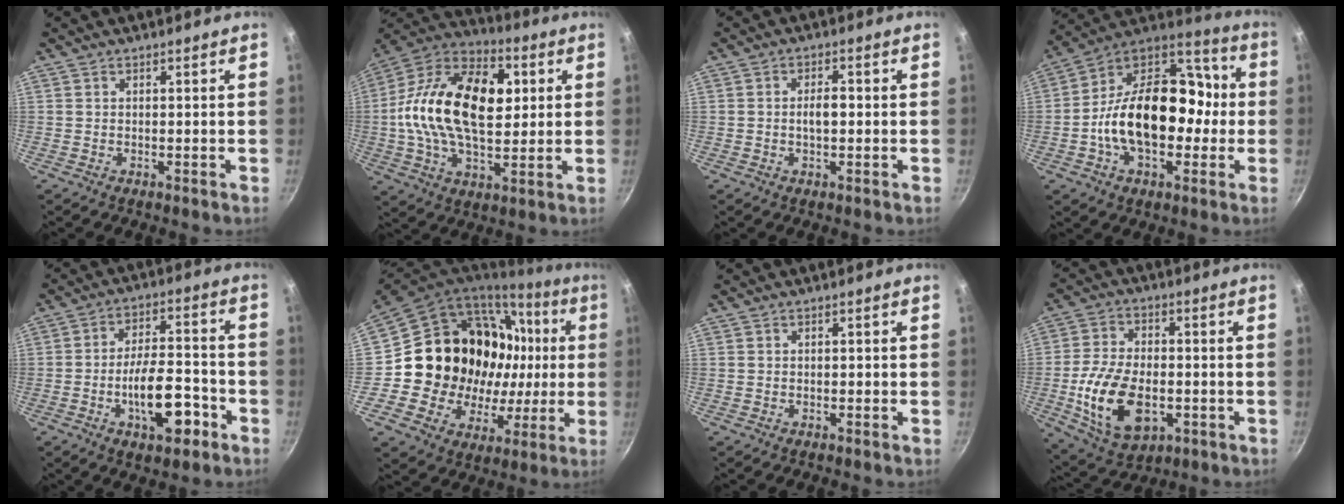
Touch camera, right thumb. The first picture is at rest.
{"total": 24.5, "force": [3.0, 14.5, 19.5], "torque": [-0.329, 0.023, 0.031]}
{"total": 3.3, "force": [-0.2, 1.7, 2.9], "torque": [-0.040, 0.014, -0.005]}
{"total": 23.7, "force": [-2.7, 15.5, 17.7], "torque": [-0.263, 0.064, -0.058]}
{"total": 12.9, "force": [-5.2, 5.7, 10.3], "torque": [-0.141, 0.042, -0.079]}
{"total": 24.6, "force": [2.5, 20.4, 13.6], "torque": [-0.192, 0.029, 0.057]}
{"total": 0.6, "force": [-0.2, 0.4, 0.4], "torque": [-0.005, 0.005, -0.003]}
{"total": 16.0, "force": [-3.5, 9.7, 12.3], "torque": [-0.216, 0.009, -0.054]}